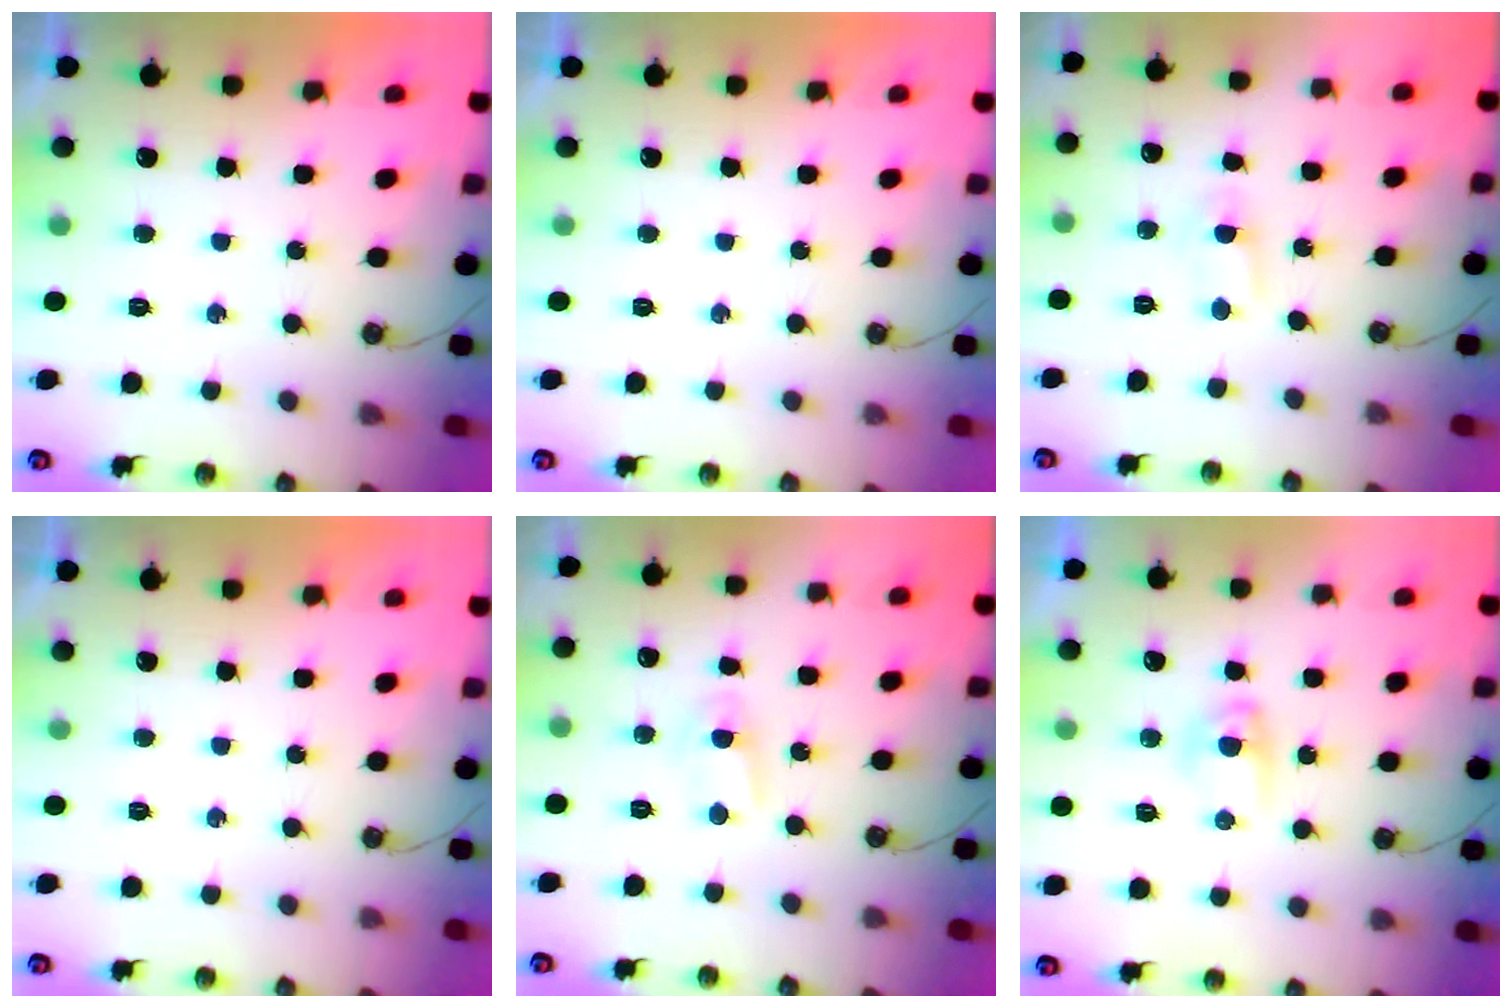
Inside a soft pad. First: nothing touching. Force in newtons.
{"total": 0.0}
{"total": 1.0, "press": 0.9, "slide": 0.6}
{"total": 0.0}
{"total": 4.0, "press": 4.0, "slide": 0.5}
{"total": 9.8, "press": 5.1, "slide": 8.4}